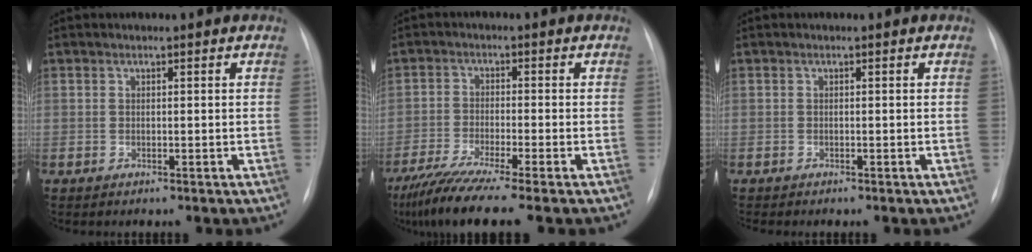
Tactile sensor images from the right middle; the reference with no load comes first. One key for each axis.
{"total": 10.0, "fx": -7.8, "fy": -0.7, "fz": 6.2, "tx": -0.106, "ty": -0.034, "tz": -0.131}
{"total": 0.6, "fx": -0.5, "fy": 0.0, "fz": 0.3, "tx": -0.003, "ty": -0.001, "tz": -0.009}